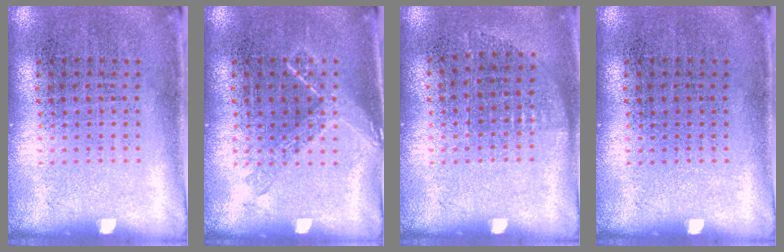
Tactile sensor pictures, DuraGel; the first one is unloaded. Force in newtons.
{"total": 1.9, "press": 1.8, "slide": 0.4}
{"total": 0.7, "press": 0.6, "slide": 0.3}
{"total": 0.0}